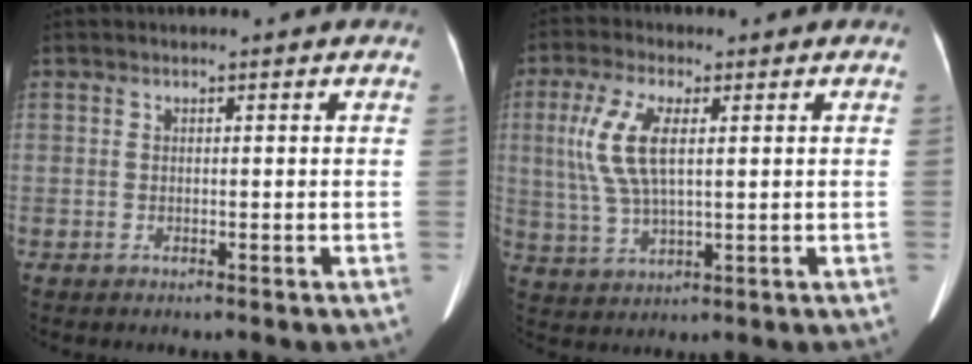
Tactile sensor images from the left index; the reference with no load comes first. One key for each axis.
{"total": 8.2, "fx": 1.8, "fy": 2.5, "fz": 7.5, "tx": -0.181, "ty": 0.008, "tz": 0.040}